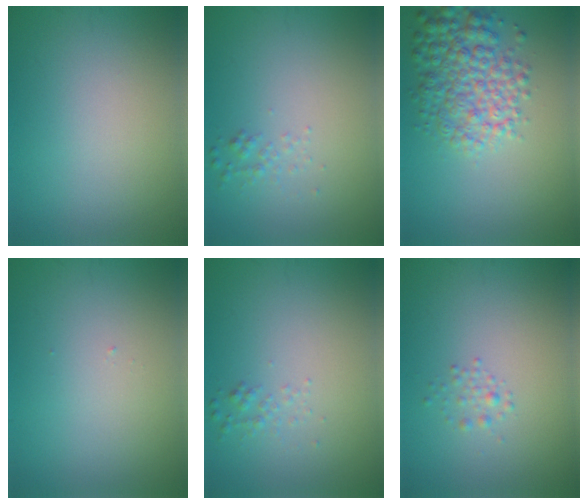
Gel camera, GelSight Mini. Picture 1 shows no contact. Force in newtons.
{"total": 1.0, "press": 1.0, "slide": 0.0}
{"total": 5.8, "press": 5.8, "slide": 0.1}
{"total": 0.0}
{"total": 1.0, "press": 1.0, "slide": 0.0}
{"total": 1.0, "press": 1.0, "slide": 0.0}